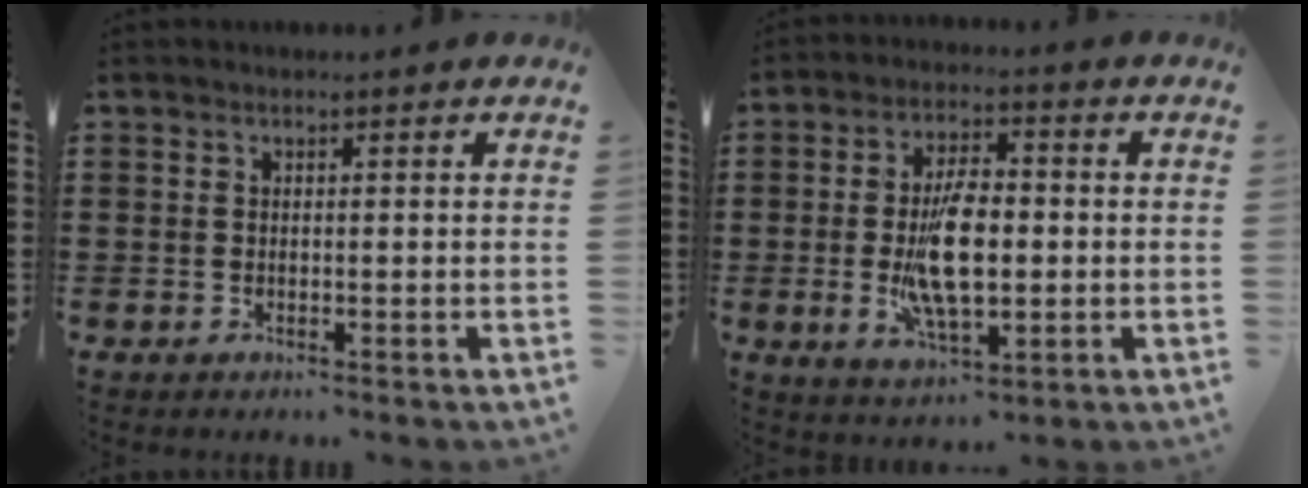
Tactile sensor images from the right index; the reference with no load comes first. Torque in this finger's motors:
{"motor_torque": [2.14, 0.00, 1.05, 0.21]}